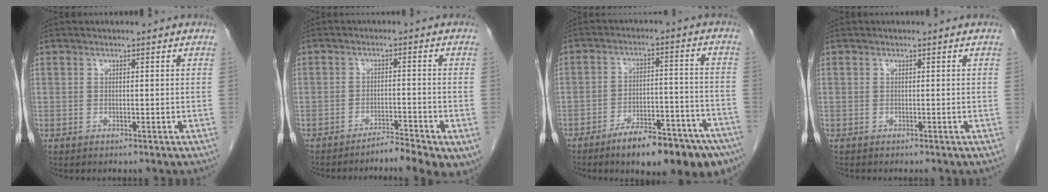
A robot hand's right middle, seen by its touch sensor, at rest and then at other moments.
{"total": 6.7, "force": [-5.0, 0.9, 4.4], "torque": [-0.051, 0.000, -0.076]}
{"total": 15.5, "force": [-11.0, 4.0, 10.1], "torque": [-0.100, 0.023, -0.163]}
{"total": 0.0}